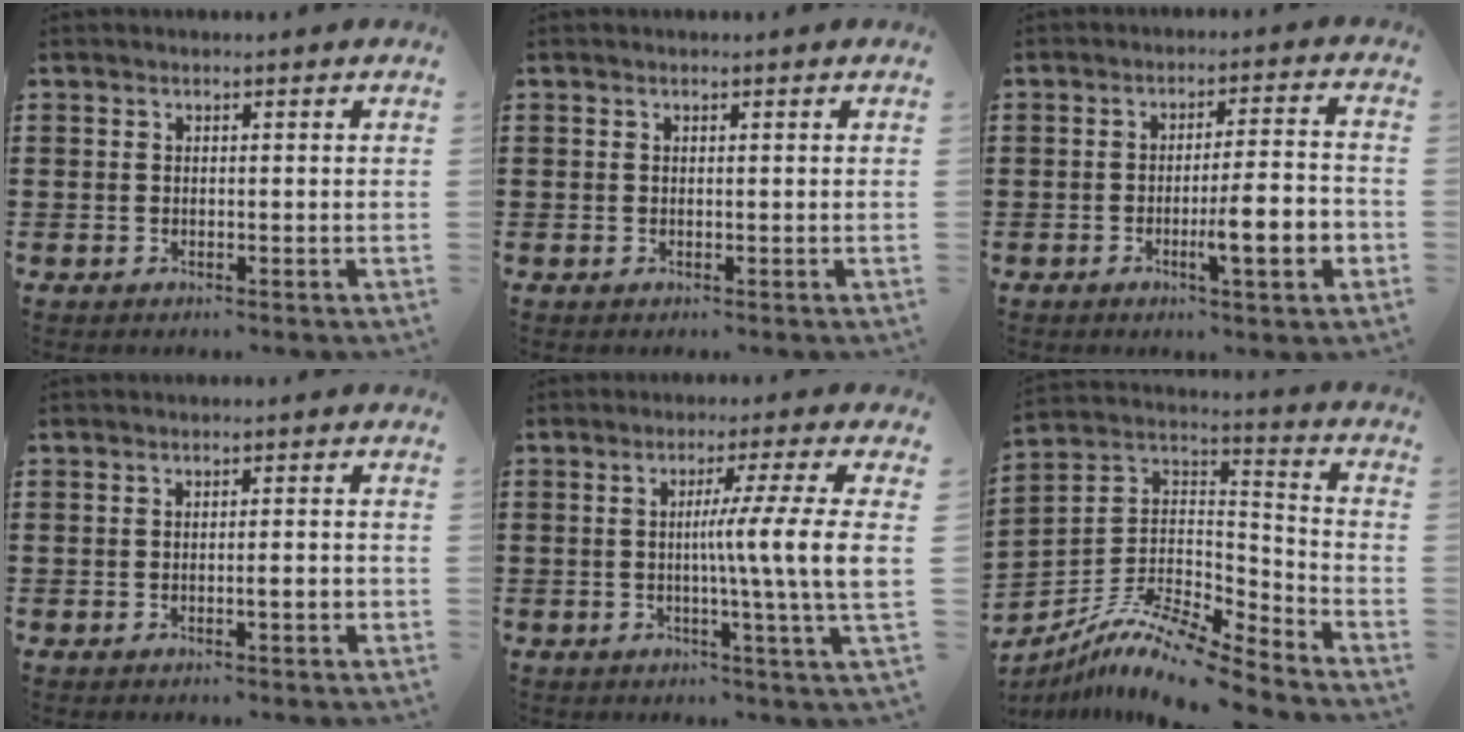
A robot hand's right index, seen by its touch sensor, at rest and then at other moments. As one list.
[{"total": 0.0}, {"total": 8.4, "force": [-2.5, 1.1, 7.9], "torque": [-0.118, -0.008, -0.042]}, {"total": 2.3, "force": [-0.5, 0.1, 2.2], "torque": [-0.035, -0.003, -0.010]}, {"total": 9.9, "force": [0.2, -1.5, 9.8], "torque": [-0.161, -0.021, -0.009]}, {"total": 10.8, "force": [-9.0, 1.6, 5.7], "torque": [-0.116, 0.010, -0.182]}]